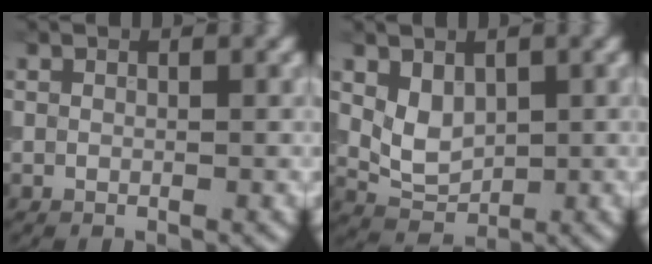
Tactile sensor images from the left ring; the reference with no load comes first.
{"total": 2.8, "force": [0.8, 2.0, 1.8], "torque": [-0.034, -0.006, 0.023]}